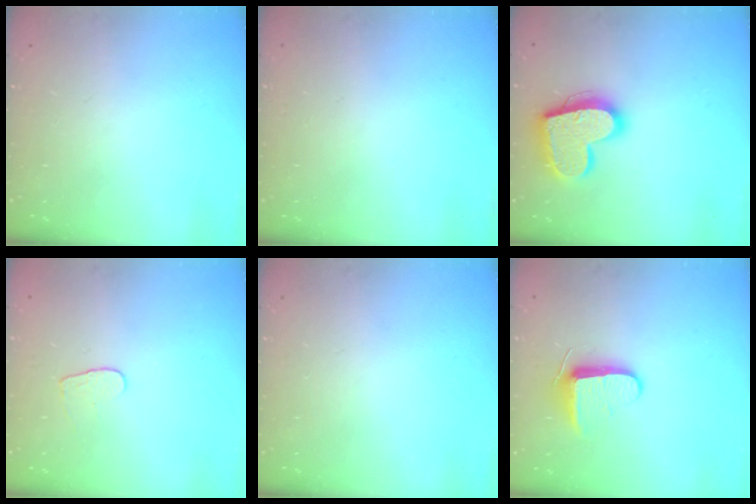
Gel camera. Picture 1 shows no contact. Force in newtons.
{"total": 0.6, "press": 0.6, "slide": 0.2}
{"total": 18.3, "press": 18.2, "slide": 1.4}
{"total": 4.4, "press": 4.4, "slide": 0.3}
{"total": 0.0}
{"total": 9.1, "press": 9.0, "slide": 1.0}